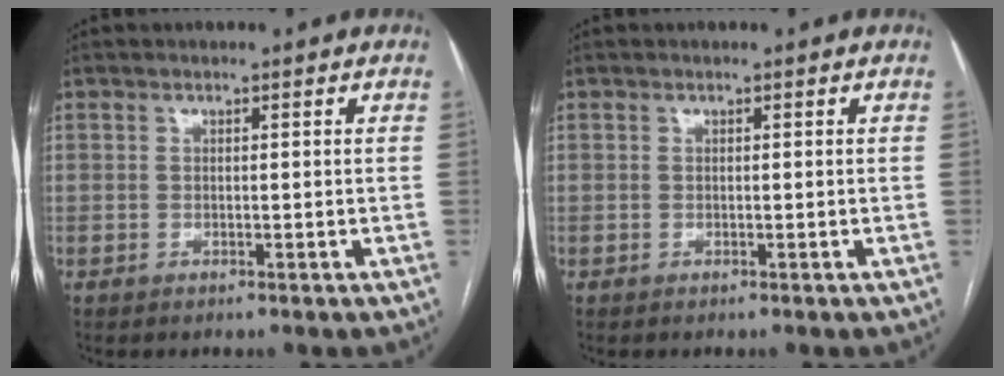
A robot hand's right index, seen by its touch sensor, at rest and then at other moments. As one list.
[{"total": 0.0}]